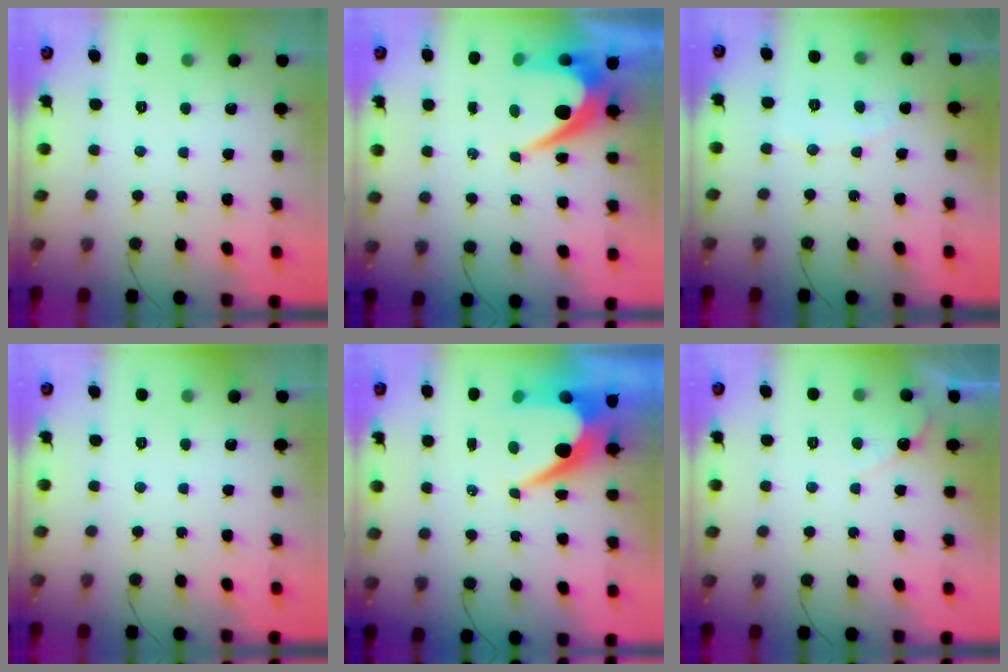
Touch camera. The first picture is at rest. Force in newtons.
{"total": 8.8, "press": 8.8, "slide": 0.6}
{"total": 2.8, "press": 2.8, "slide": 0.3}
{"total": 0.0}
{"total": 10.6, "press": 10.5, "slide": 0.9}
{"total": 3.4, "press": 3.4, "slide": 0.2}